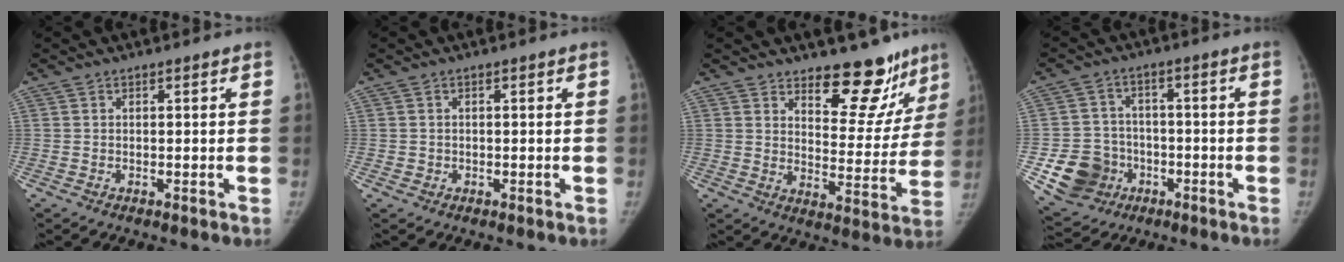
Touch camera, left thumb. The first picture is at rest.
{"total": 0.9, "force": [-0.2, 0.9, 0.0], "torque": [0.006, 0.005, -0.004]}
{"total": 14.0, "force": [11.2, 6.0, 5.8], "torque": [-0.016, -0.096, 0.153]}
{"total": 10.9, "force": [-3.8, 9.6, 3.4], "torque": [-0.043, 0.022, -0.053]}